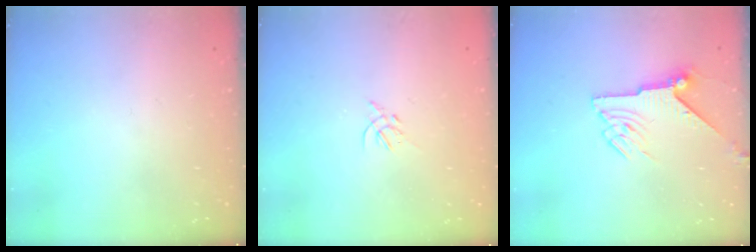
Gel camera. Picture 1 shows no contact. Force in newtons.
{"total": 1.4, "press": 1.3, "slide": 0.5}
{"total": 7.0, "press": 7.0, "slide": 0.3}